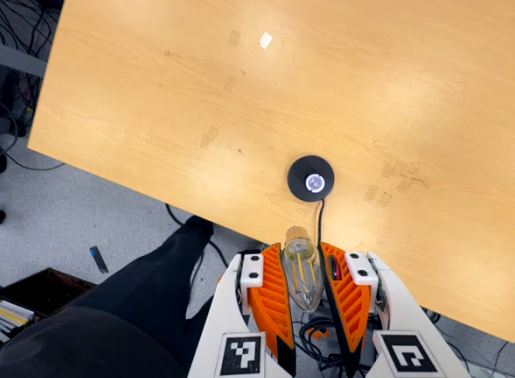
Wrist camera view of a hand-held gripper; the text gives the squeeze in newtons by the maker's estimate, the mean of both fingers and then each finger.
{"total": 14.1, "left": 15.9, "right": 12.4}